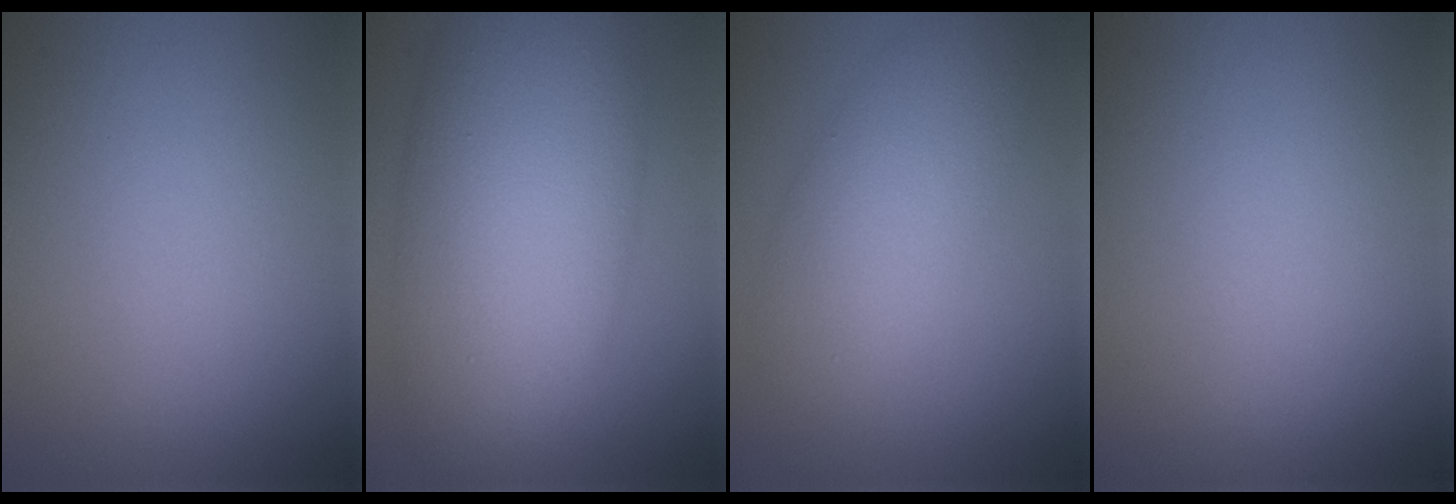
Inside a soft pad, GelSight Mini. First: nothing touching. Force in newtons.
{"total": 13.0, "press": 13.0, "slide": 0.1}
{"total": 5.6, "press": 5.6, "slide": 0.2}
{"total": 0.0}